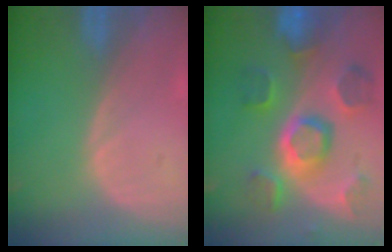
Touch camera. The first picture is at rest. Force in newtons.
{"total": 11.1, "press": 9.9, "slide": 5.0}